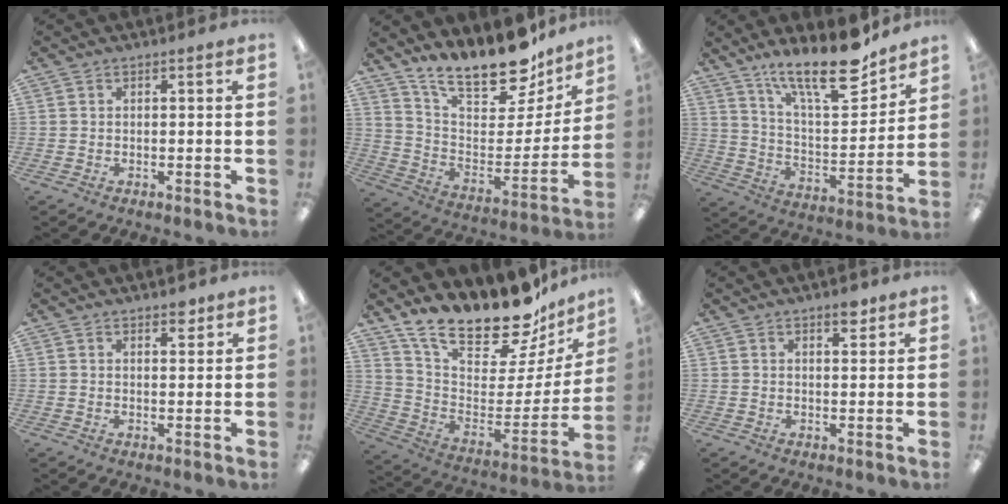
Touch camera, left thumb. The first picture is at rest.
{"total": 19.3, "force": [16.8, 5.6, 7.7], "torque": [-0.125, -0.131, 0.293]}
{"total": 19.3, "force": [14.6, 5.1, 11.5], "torque": [-0.193, -0.094, 0.243]}
{"total": 3.0, "force": [2.4, 1.2, 1.3], "torque": [-0.004, -0.012, 0.039]}
{"total": 21.4, "force": [18.3, 6.4, 9.0], "torque": [-0.142, -0.154, 0.317]}
{"total": 3.7, "force": [2.7, 1.3, 2.2], "torque": [-0.016, -0.014, 0.041]}